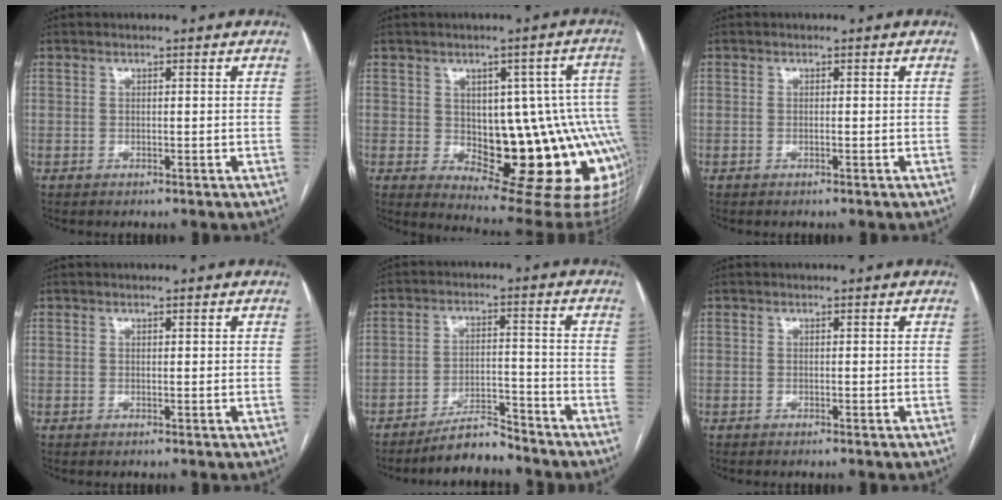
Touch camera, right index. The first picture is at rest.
{"total": 20.0, "force": [-3.0, 7.6, 18.2], "torque": [-0.137, 0.025, -0.013]}
{"total": 0.0}
{"total": 0.5, "force": [0.3, 0.2, 0.4], "torque": [-0.008, 0.002, 0.003]}
{"total": 5.7, "force": [-5.5, 1.1, 1.5], "torque": [-0.021, 0.000, -0.097]}
{"total": 0.0}